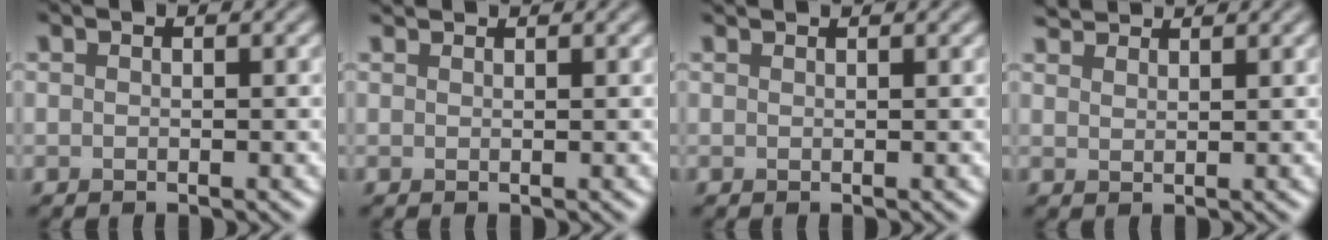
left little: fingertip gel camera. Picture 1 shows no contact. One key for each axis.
{"total": 1.2, "fx": 1.2, "fy": 0.1, "fz": 0.3, "tx": -0.009, "ty": -0.001, "tz": 0.015}
{"total": 1.1, "fx": 1.1, "fy": 0.2, "fz": 0.4, "tx": -0.005, "ty": -0.003, "tz": 0.008}
{"total": 2.6, "fx": 2.5, "fy": 0.4, "fz": 0.6, "tx": -0.014, "ty": 0.006, "tz": 0.045}